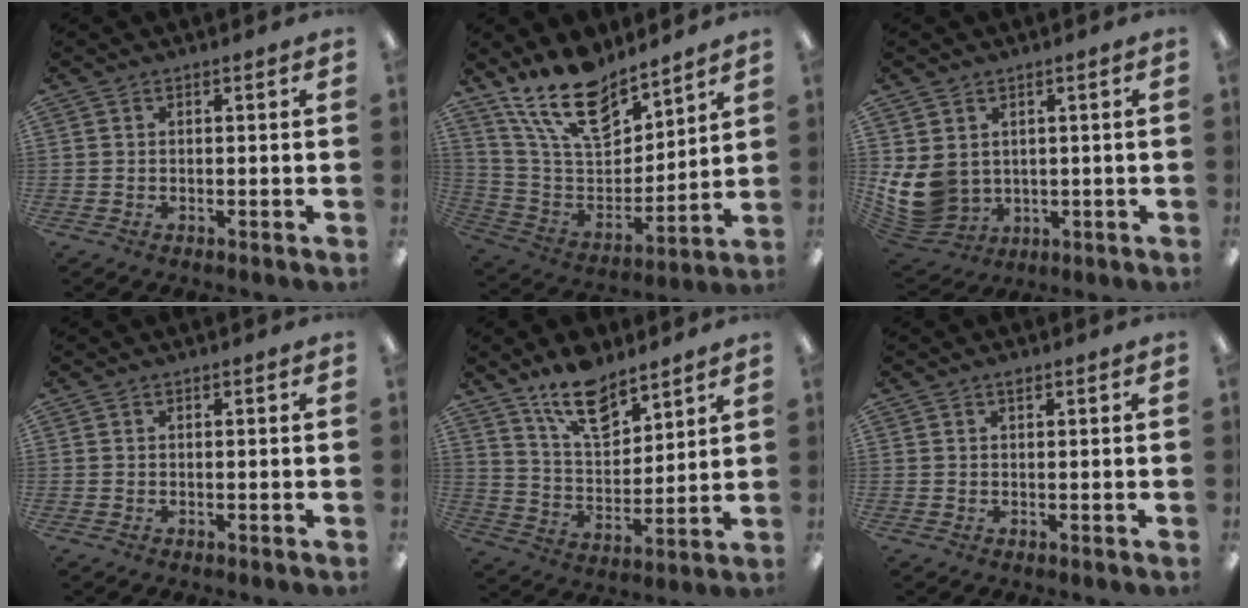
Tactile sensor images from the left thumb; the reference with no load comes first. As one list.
[{"total": 18.4, "force": [14.0, 8.0, 8.9], "torque": [-0.172, -0.084, 0.253]}, {"total": 10.5, "force": [1.0, 9.1, 5.3], "torque": [-0.139, -0.012, 0.027]}, {"total": 0.0}, {"total": 13.4, "force": [9.9, 6.0, 6.6], "torque": [-0.109, -0.054, 0.179]}, {"total": 0.9, "force": [0.7, 0.3, 0.6], "torque": [-0.005, -0.001, 0.010]}]